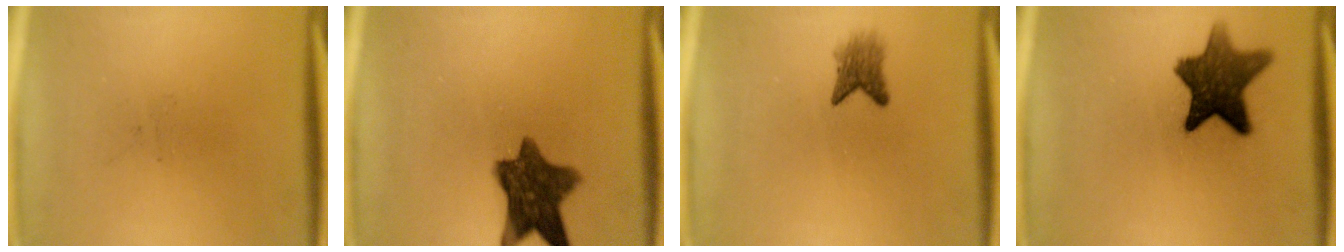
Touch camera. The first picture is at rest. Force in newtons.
{"total": 10.1}
{"total": 2.9}
{"total": 11.0}